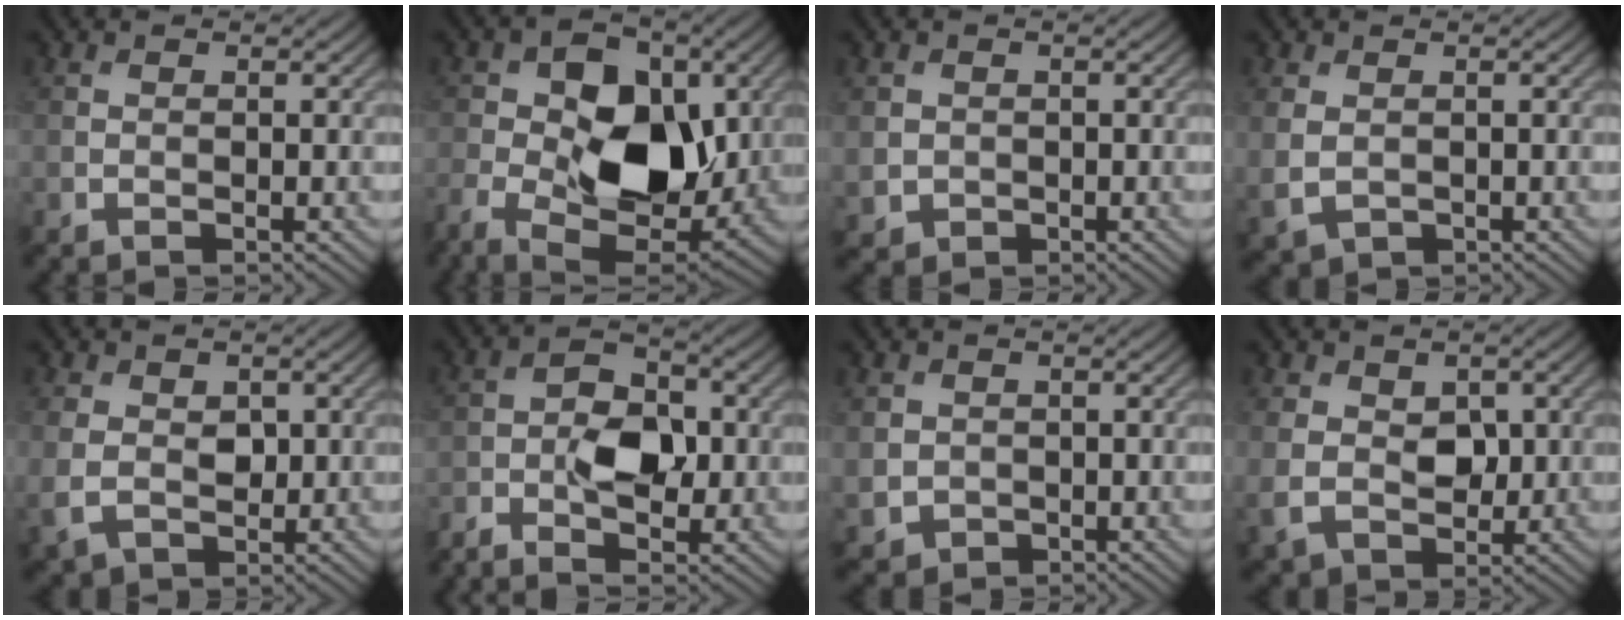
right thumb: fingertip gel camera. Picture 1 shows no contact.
{"total": 13.8, "force": [-1.5, 8.5, 10.8], "torque": [-0.187, -0.007, -0.027]}
{"total": 2.1, "force": [0.0, 2.1, 0.5], "torque": [-0.021, -0.010, 0.001]}
{"total": 3.4, "force": [0.0, 2.6, 2.2], "torque": [-0.069, -0.009, 0.003]}
{"total": 5.8, "force": [0.1, 4.4, 3.8], "torque": [-0.087, -0.011, 0.010]}
{"total": 6.5, "force": [-2.3, 3.4, 5.0], "torque": [-0.092, 0.008, -0.048]}
{"total": 2.9, "force": [0.1, 2.7, 1.0], "torque": [-0.038, -0.011, 0.003]}
{"total": 6.1, "force": [0.5, 4.7, 3.9], "torque": [-0.085, -0.010, 0.016]}